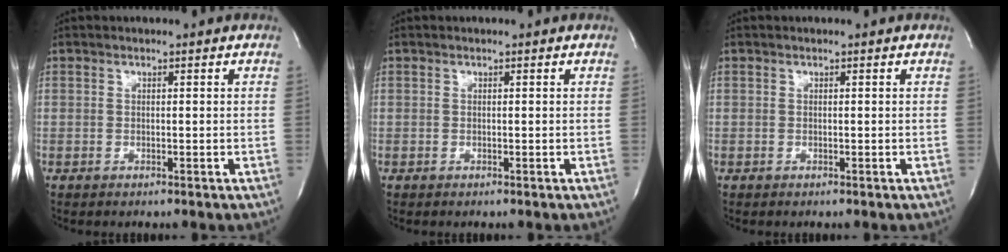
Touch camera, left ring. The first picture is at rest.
{"total": 0.0}
{"total": 0.0}